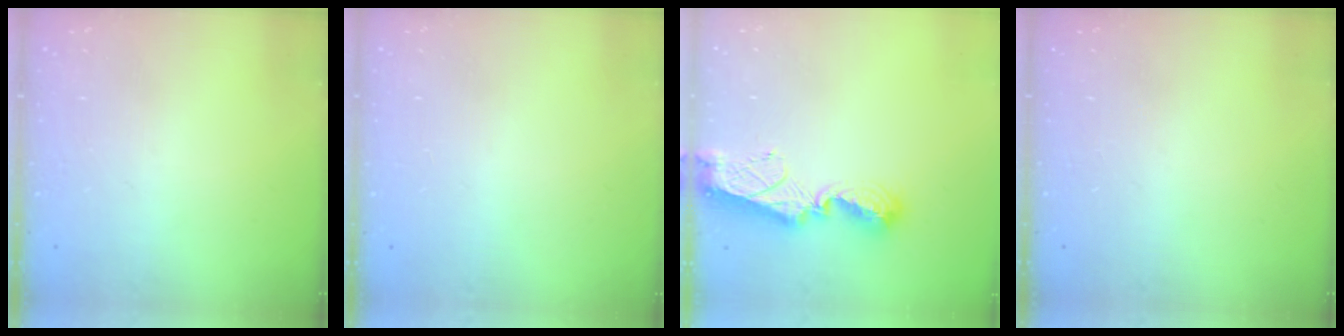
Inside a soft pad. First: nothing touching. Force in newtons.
{"total": 0.8, "press": 0.8, "slide": 0.1}
{"total": 10.2, "press": 10.1, "slide": 1.1}
{"total": 0.0}